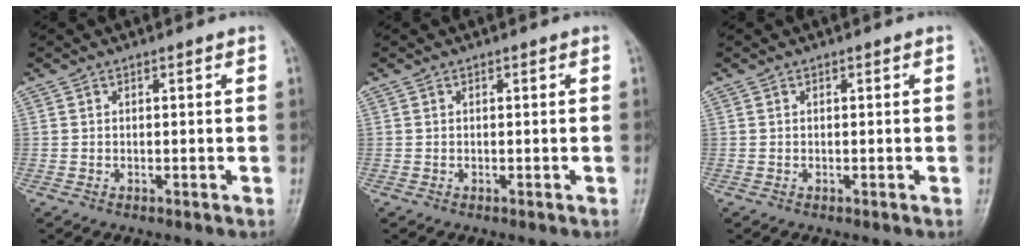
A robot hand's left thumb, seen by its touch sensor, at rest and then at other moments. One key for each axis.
{"total": 0.0}
{"total": 0.0}